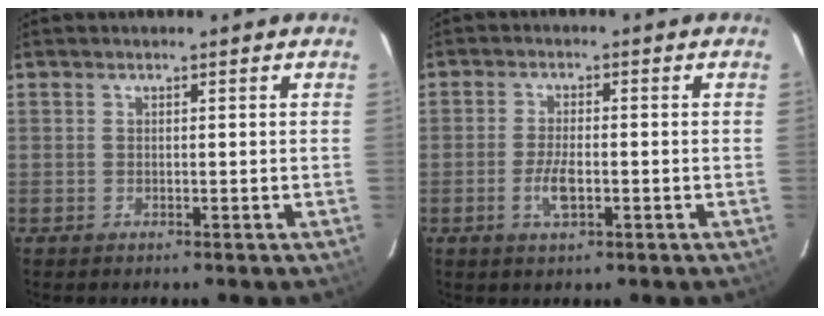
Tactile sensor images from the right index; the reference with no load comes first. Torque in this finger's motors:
{"motor_torque": [0.26, -0.04, 0.09, 0.07]}